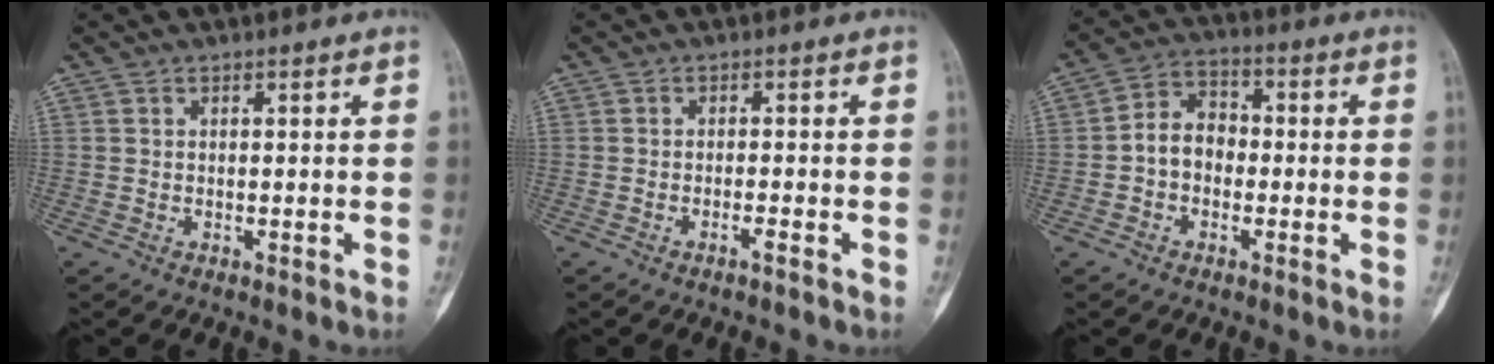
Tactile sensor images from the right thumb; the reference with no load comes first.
{"total": 1.3, "force": [-0.9, -0.1, 0.9], "torque": [-0.019, 0.005, -0.017]}
{"total": 6.9, "force": [-1.2, 5.4, 4.1], "torque": [-0.049, 0.029, -0.037]}